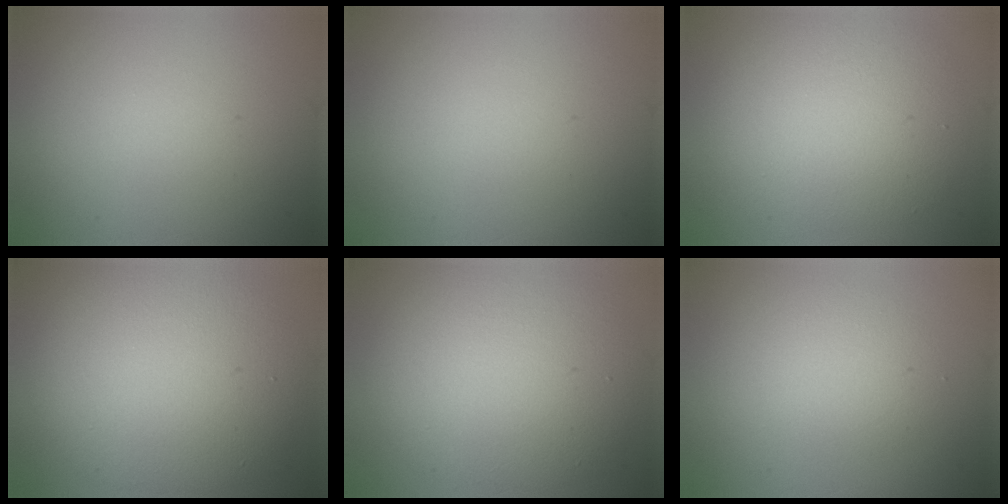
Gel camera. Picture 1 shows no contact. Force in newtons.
{"total": 0.0}
{"total": 5.9, "press": 5.8, "slide": 0.4}
{"total": 9.6, "press": 9.6, "slide": 0.5}
{"total": 8.4, "press": 8.4, "slide": 0.4}
{"total": 2.4, "press": 2.4, "slide": 0.2}